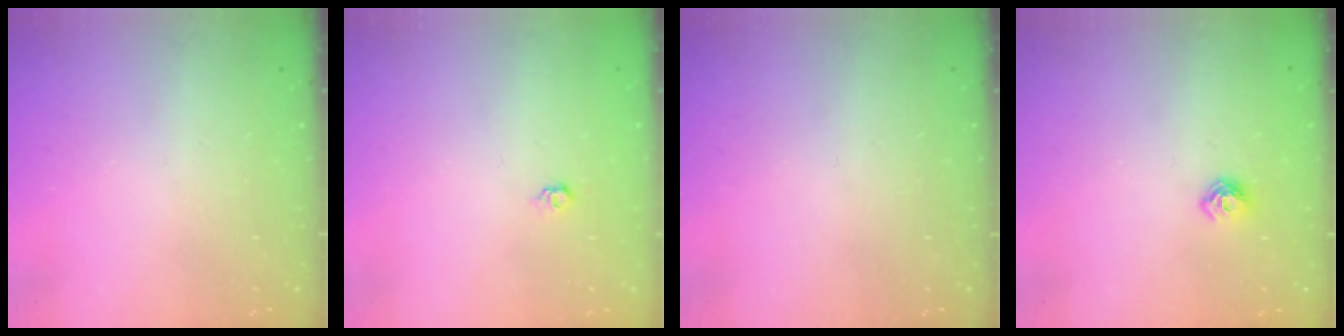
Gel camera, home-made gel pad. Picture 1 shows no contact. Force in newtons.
{"total": 4.0, "press": 3.9, "slide": 0.7}
{"total": 0.0}
{"total": 6.8, "press": 6.7, "slide": 1.0}